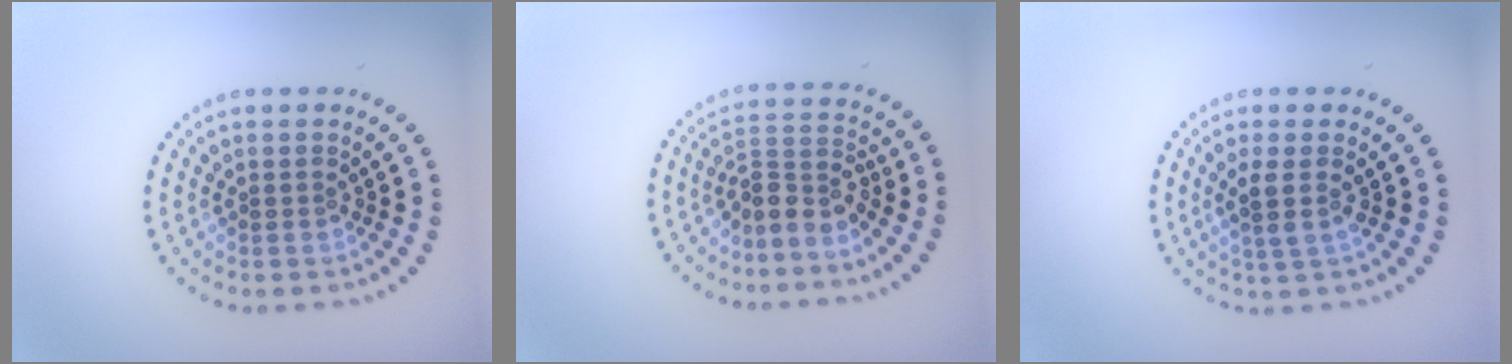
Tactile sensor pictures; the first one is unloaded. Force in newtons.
{"total": 3.0, "press": 2.1, "slide": 2.1}
{"total": 2.2, "press": 1.8, "slide": 1.2}